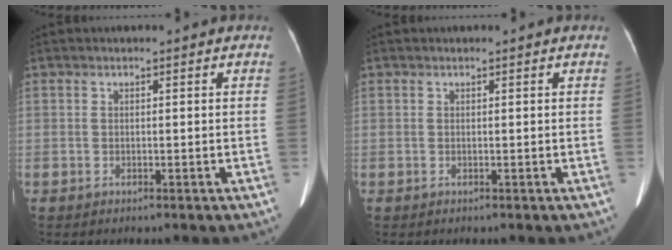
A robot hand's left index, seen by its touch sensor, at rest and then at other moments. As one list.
[{"total": 0.0}]